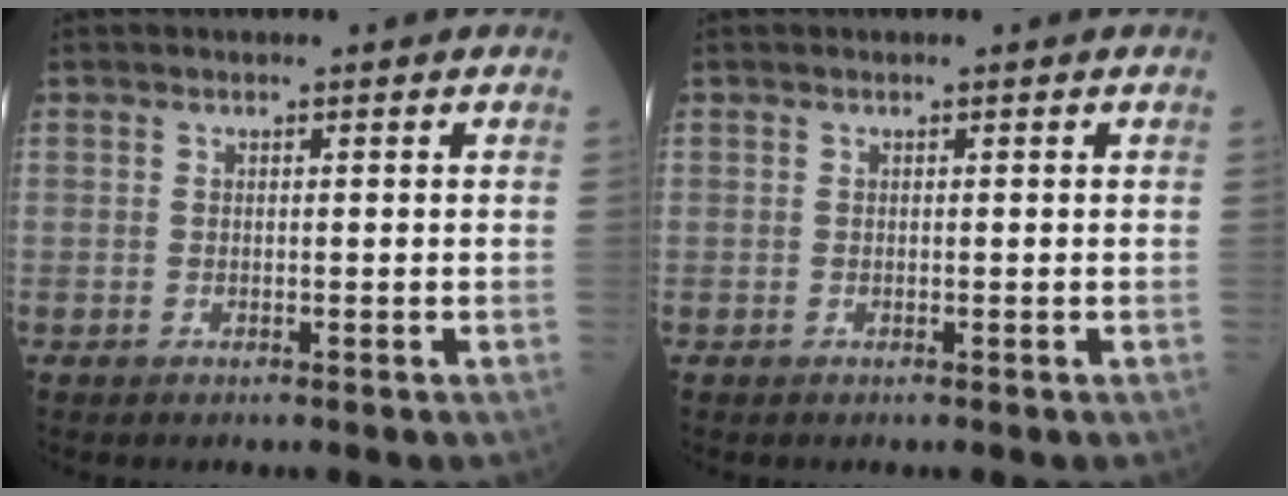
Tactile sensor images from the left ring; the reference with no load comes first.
{"total": 0.0}